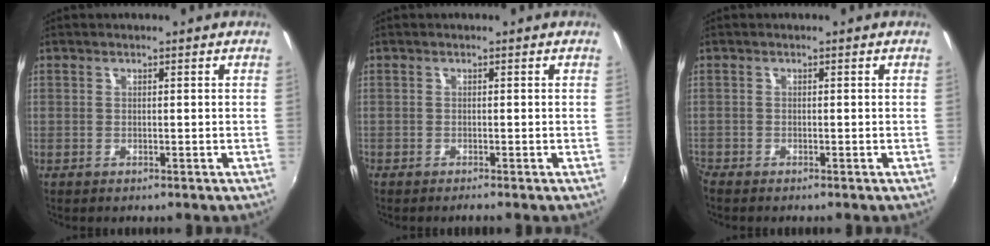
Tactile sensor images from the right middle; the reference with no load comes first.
{"total": 0.6, "force": [-0.6, -0.1, 0.2], "torque": [0.000, -0.005, -0.014]}
{"total": 1.3, "force": [-1.3, 0.2, 0.2], "torque": [-0.009, -0.009, -0.029]}